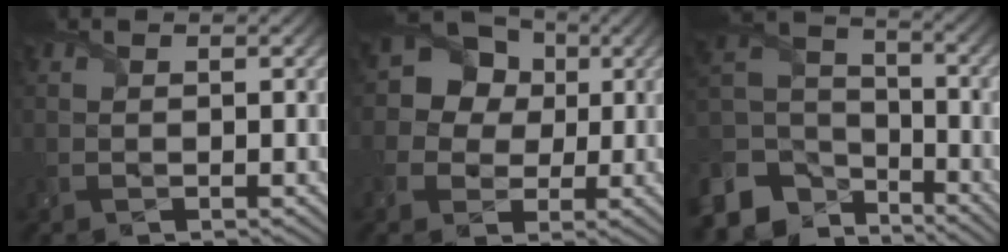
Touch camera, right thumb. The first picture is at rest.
{"total": 8.9, "force": [1.8, 8.0, 3.2], "torque": [-0.086, 0.029, 0.017]}
{"total": 11.8, "force": [-7.7, 7.7, 4.5], "torque": [-0.151, -0.030, -0.142]}